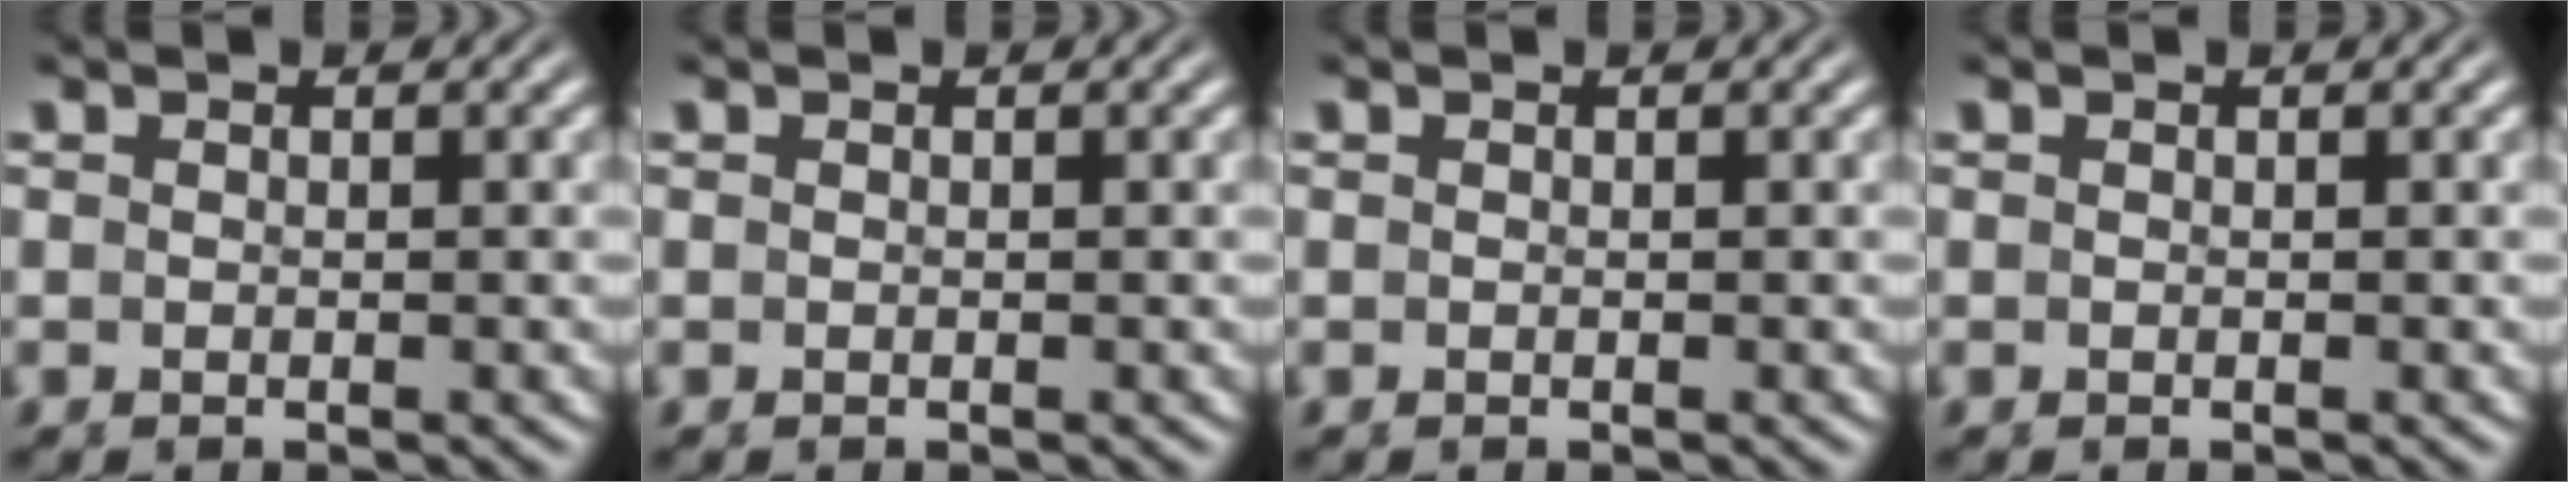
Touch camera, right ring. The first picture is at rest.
{"total": 1.5, "force": [-0.3, -1.4, -0.5], "torque": [0.016, -0.011, 0.006]}
{"total": 0.0}
{"total": 0.0}